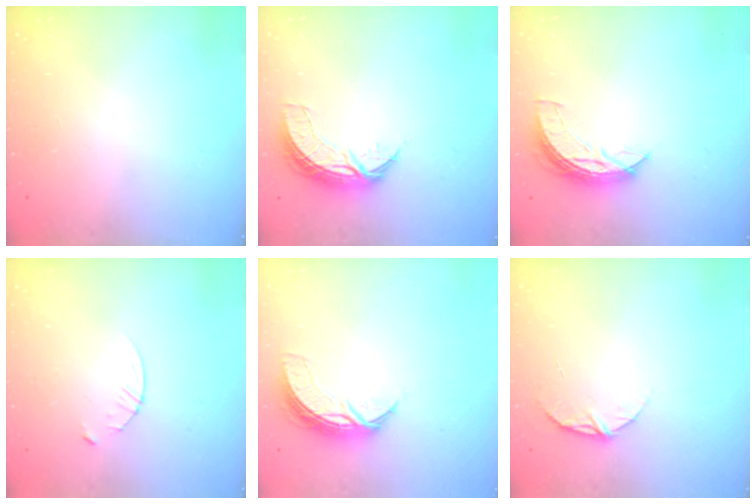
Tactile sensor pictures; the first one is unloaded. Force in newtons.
{"total": 7.4, "press": 7.4, "slide": 0.5}
{"total": 6.9, "press": 6.9, "slide": 0.3}
{"total": 3.4, "press": 3.4, "slide": 0.4}
{"total": 7.7, "press": 7.7, "slide": 0.0}
{"total": 6.6, "press": 6.5, "slide": 0.6}